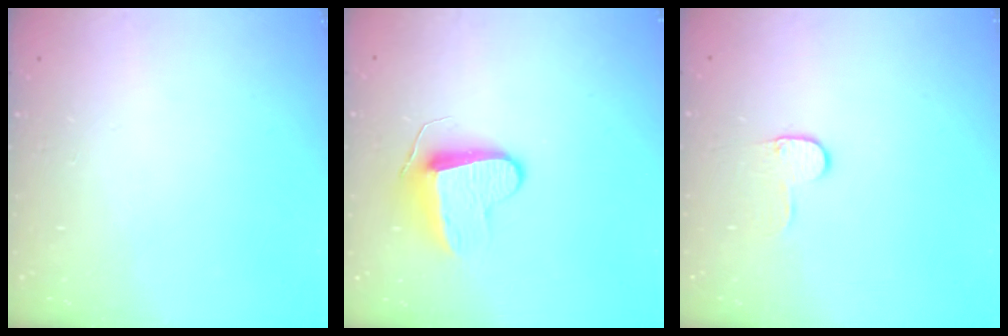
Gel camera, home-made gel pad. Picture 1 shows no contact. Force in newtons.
{"total": 8.8, "press": 8.8, "slide": 0.2}
{"total": 5.1, "press": 5.1, "slide": 0.5}